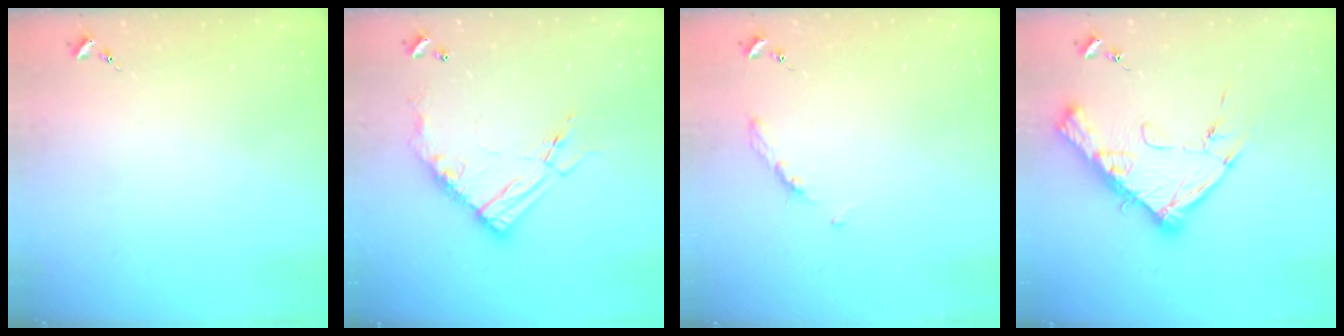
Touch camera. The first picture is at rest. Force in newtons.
{"total": 15.2, "press": 15.1, "slide": 1.7}
{"total": 3.7, "press": 3.6, "slide": 0.4}
{"total": 17.3, "press": 17.2, "slide": 1.6}